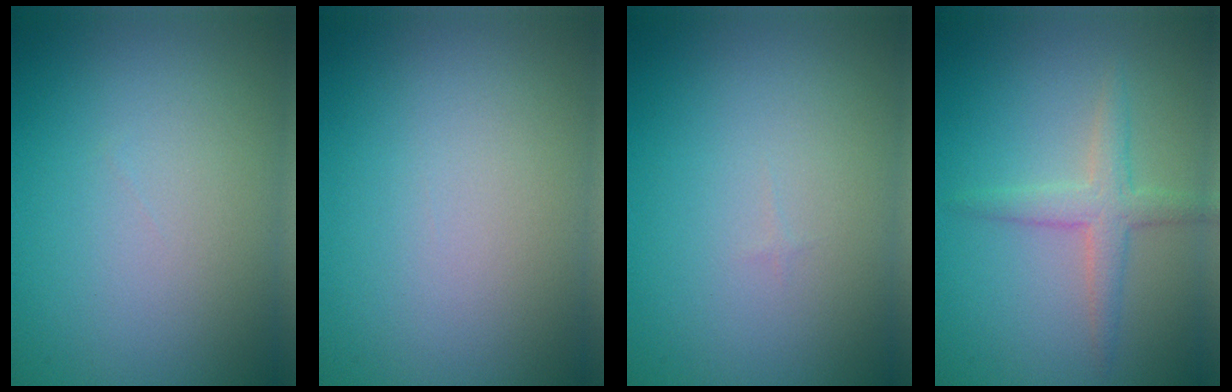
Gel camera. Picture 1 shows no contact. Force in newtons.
{"total": 0.0}
{"total": 0.0}
{"total": 2.4, "press": 2.4, "slide": 0.2}